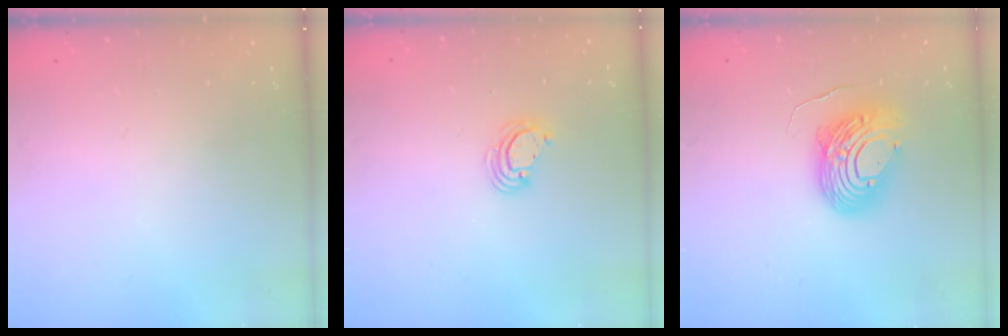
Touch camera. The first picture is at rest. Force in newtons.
{"total": 4.4, "press": 4.4, "slide": 0.2}
{"total": 12.7, "press": 12.6, "slide": 1.6}